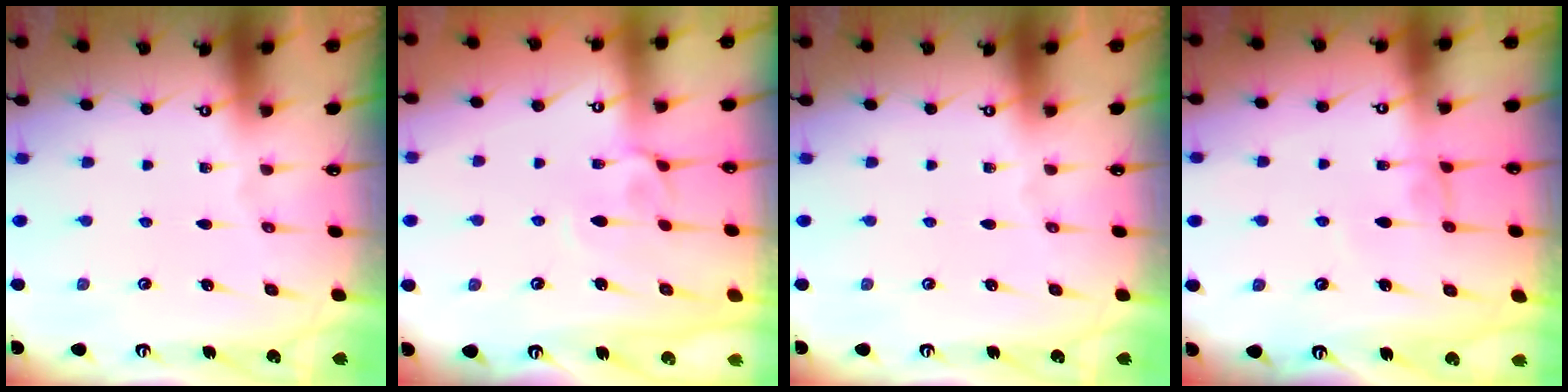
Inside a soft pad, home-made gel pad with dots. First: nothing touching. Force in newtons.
{"total": 4.1, "press": 4.0, "slide": 0.5}
{"total": 0.0}
{"total": 0.8, "press": 0.8, "slide": 0.3}